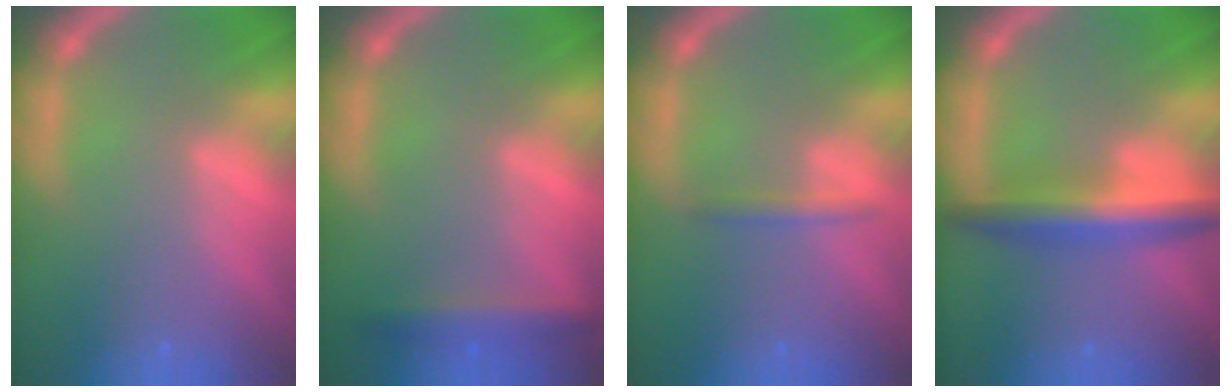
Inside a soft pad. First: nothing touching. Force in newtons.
{"total": 3.0}
{"total": 1.4}
{"total": 5.5}